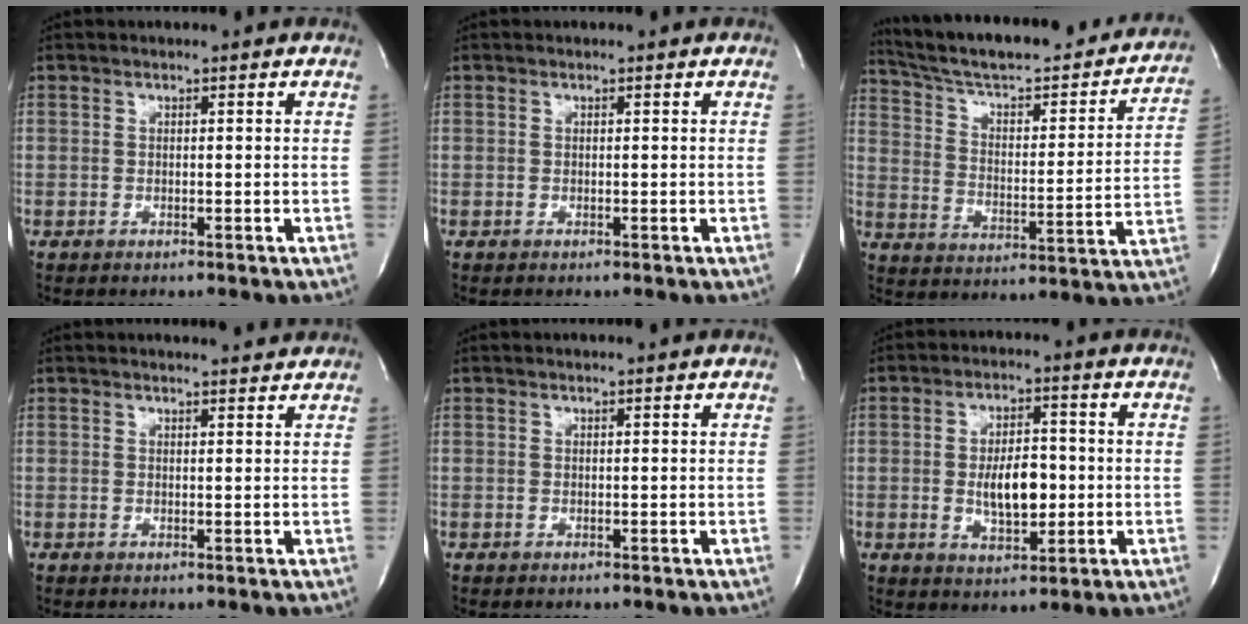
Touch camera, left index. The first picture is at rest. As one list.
[{"total": 0.0}, {"total": 28.7, "force": [25.2, 5.3, 12.6], "torque": [-0.197, -0.032, 0.338]}, {"total": 4.4, "force": [4.3, 0.3, 1.1], "torque": [-0.021, 0.009, 0.047]}, {"total": 1.2, "force": [1.1, -0.2, 0.4], "torque": [-0.009, 0.008, 0.018]}, {"total": 7.1, "force": [-0.6, 3.1, 6.4], "torque": [-0.112, 0.000, -0.005]}]